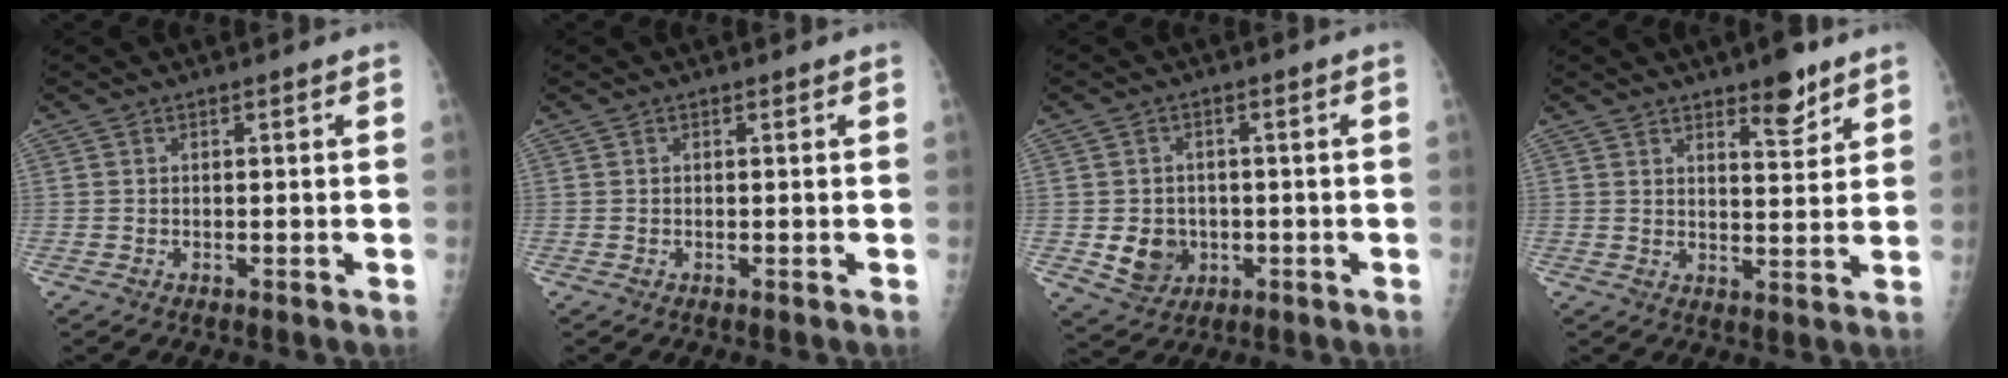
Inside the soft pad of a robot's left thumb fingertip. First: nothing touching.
{"total": 0.0}
{"total": 6.3, "force": [-1.0, 5.6, 2.9], "torque": [-0.023, 0.004, -0.006]}
{"total": 6.6, "force": [4.5, 2.3, 4.2], "torque": [-0.043, -0.030, 0.063]}